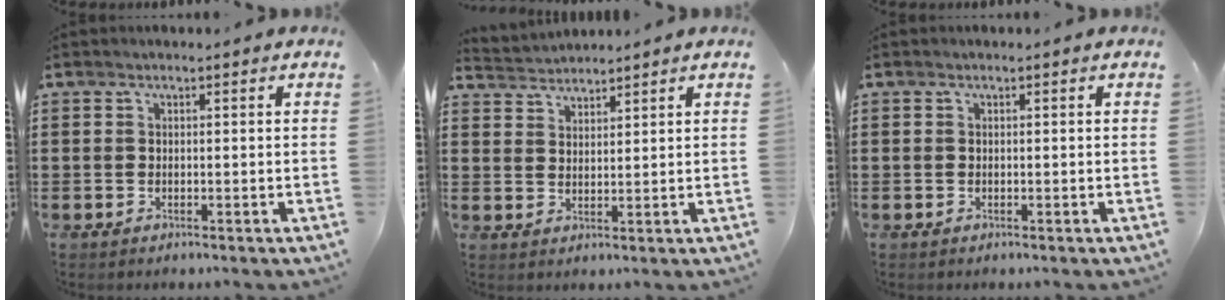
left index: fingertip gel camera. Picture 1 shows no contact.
{"total": 2.6, "force": [2.5, 0.3, -0.6], "torque": [0.001, -0.005, 0.048]}
{"total": 0.0}